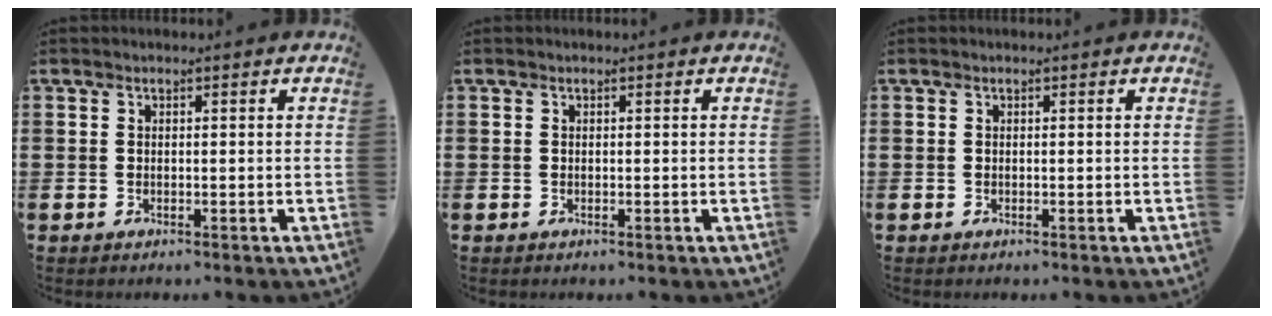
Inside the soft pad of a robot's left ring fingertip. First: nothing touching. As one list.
[{"total": 0.0}, {"total": 0.0}]